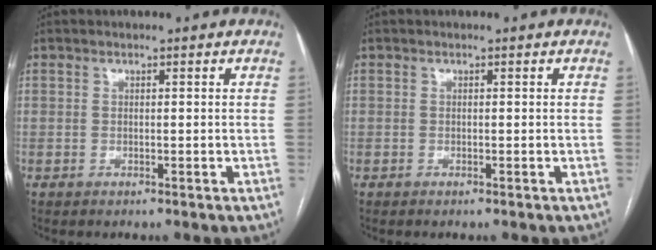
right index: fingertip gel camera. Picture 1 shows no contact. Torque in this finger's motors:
{"motor_torque": [-0.06, -0.03, -0.04, 0.00]}